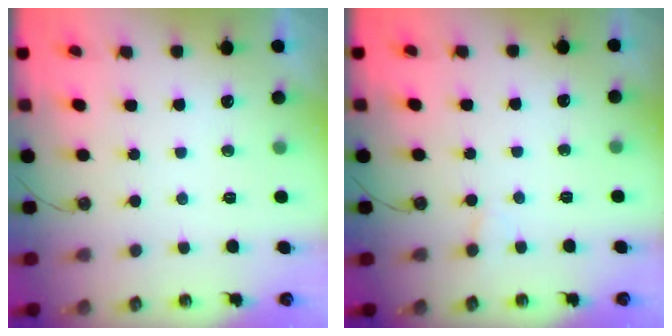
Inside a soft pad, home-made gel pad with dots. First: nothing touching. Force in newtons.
{"total": 2.3, "press": 2.3, "slide": 0.1}